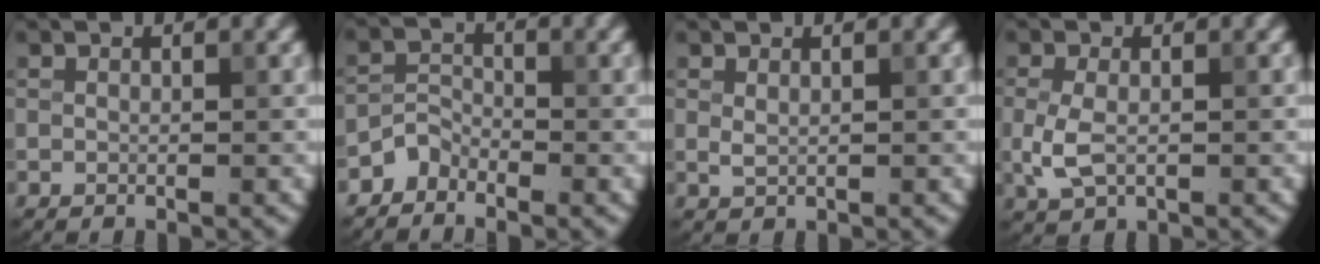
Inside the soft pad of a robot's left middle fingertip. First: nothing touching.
{"total": 1.9, "force": [-1.6, 0.9, 0.3], "torque": [-0.001, 0.012, -0.036]}
{"total": 0.7, "force": [0.4, 0.3, 0.5], "torque": [-0.012, -0.001, 0.010]}
{"total": 2.8, "force": [-0.3, 1.7, 2.2], "torque": [-0.053, -0.004, -0.005]}